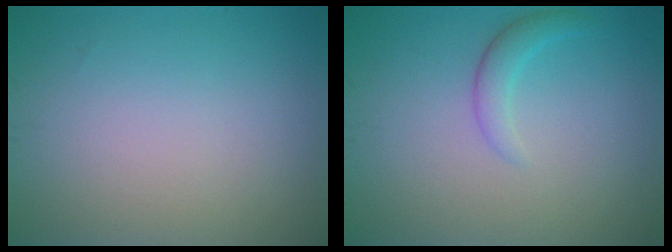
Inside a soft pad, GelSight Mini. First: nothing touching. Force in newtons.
{"total": 1.7, "press": 1.7, "slide": 0.1}